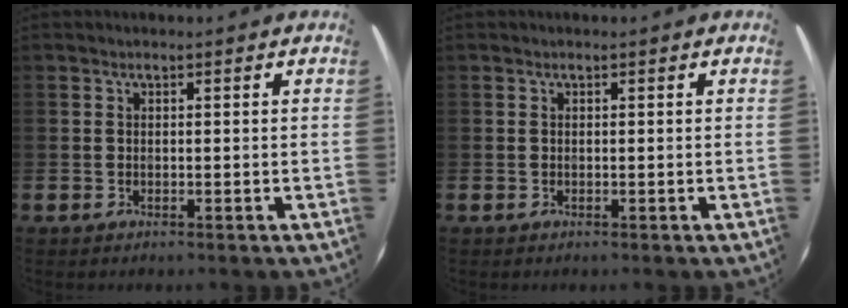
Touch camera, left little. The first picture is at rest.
{"total": 0.0}